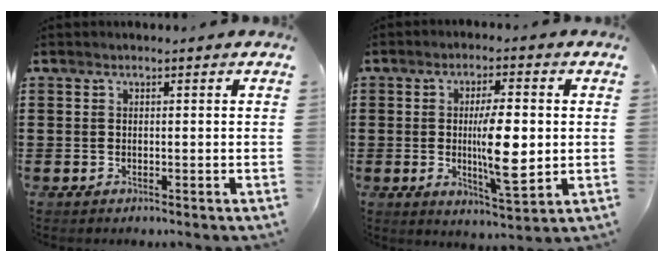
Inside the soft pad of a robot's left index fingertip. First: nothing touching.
{"total": 9.4, "force": [0.0, 2.8, 9.0], "torque": [-0.141, -0.010, -0.003]}